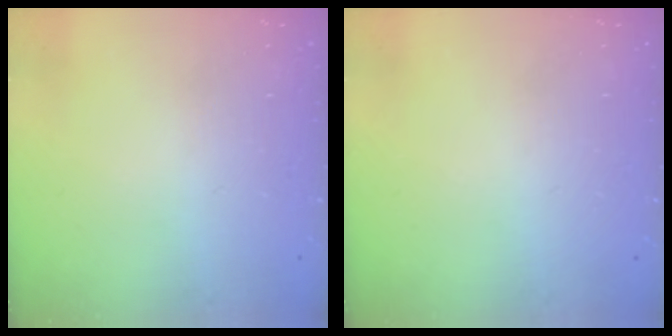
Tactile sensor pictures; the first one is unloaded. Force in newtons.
{"total": 0.0}